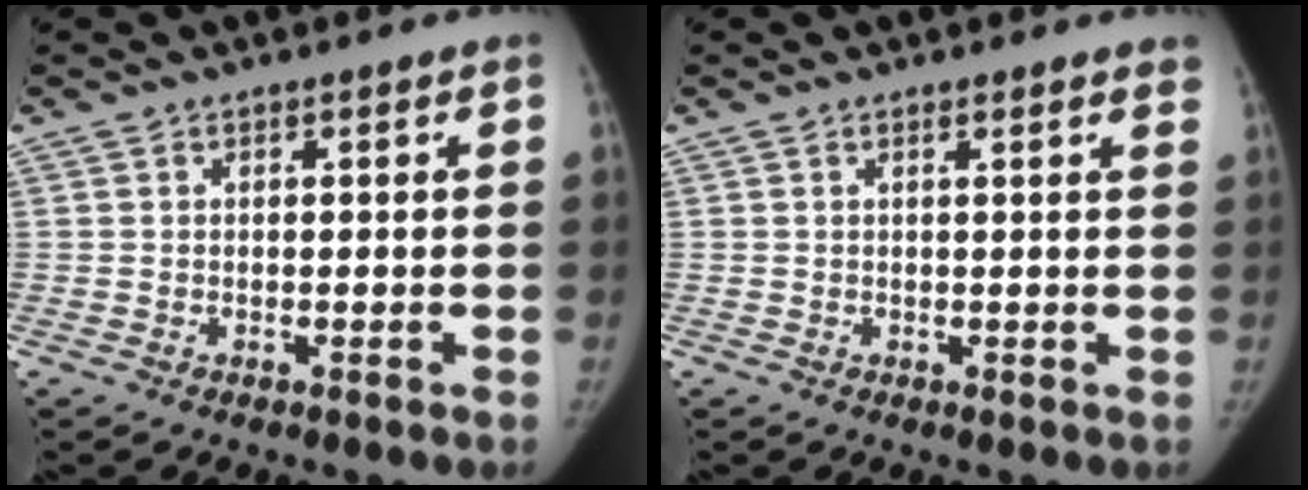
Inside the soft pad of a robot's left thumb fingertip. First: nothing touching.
{"total": 2.6, "force": [2.2, 0.2, 1.5], "torque": [-0.013, -0.001, 0.018]}